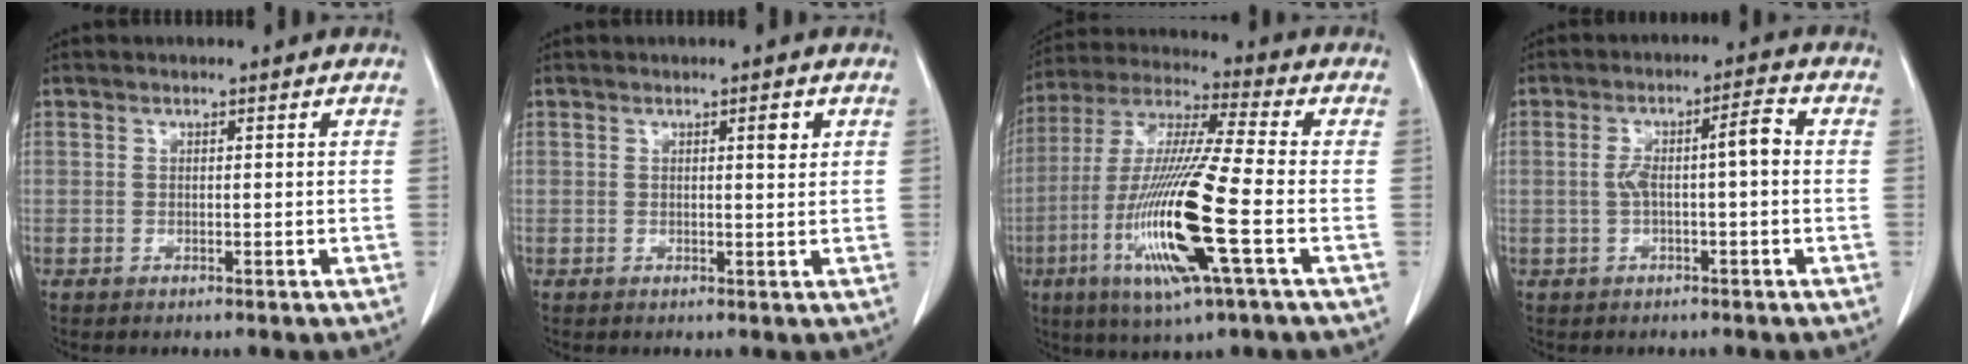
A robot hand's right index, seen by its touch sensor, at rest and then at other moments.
{"total": 1.5, "force": [0.6, 0.2, 1.4], "torque": [-0.023, 0.001, 0.010]}
{"total": 18.1, "force": [-5.5, 0.7, 17.2], "torque": [-0.360, -0.022, -0.104]}
{"total": 5.3, "force": [-0.3, 0.7, 5.2], "torque": [-0.094, 0.026, -0.002]}